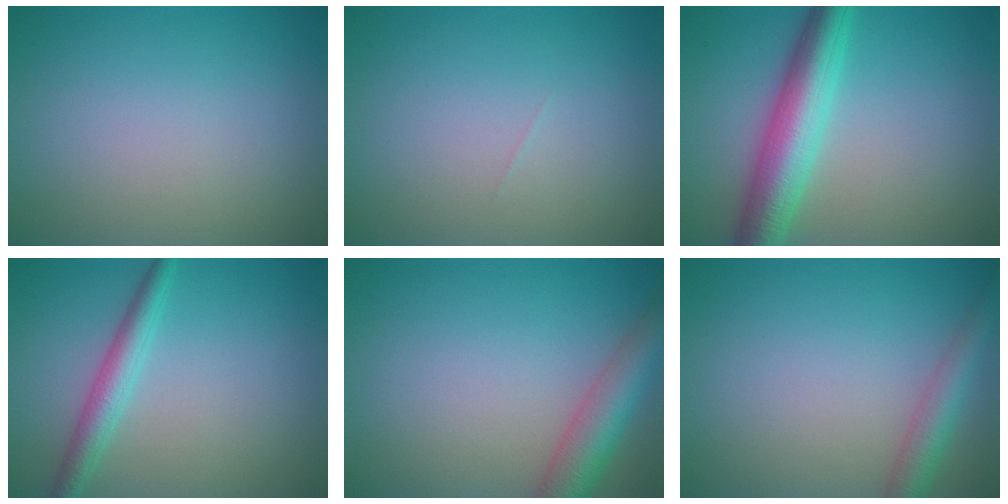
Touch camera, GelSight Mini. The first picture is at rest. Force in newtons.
{"total": 0.0}
{"total": 6.6, "press": 6.6, "slide": 0.1}
{"total": 2.9, "press": 2.9, "slide": 0.1}
{"total": 5.0, "press": 5.0, "slide": 0.2}
{"total": 3.2, "press": 3.2, "slide": 0.1}